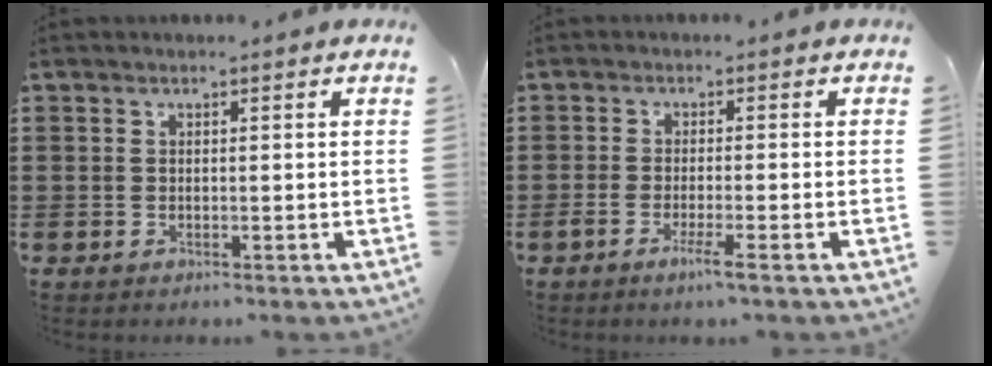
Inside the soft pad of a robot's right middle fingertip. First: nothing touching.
{"total": 2.8, "force": [-1.6, -0.1, 2.3], "torque": [-0.046, -0.007, -0.032]}